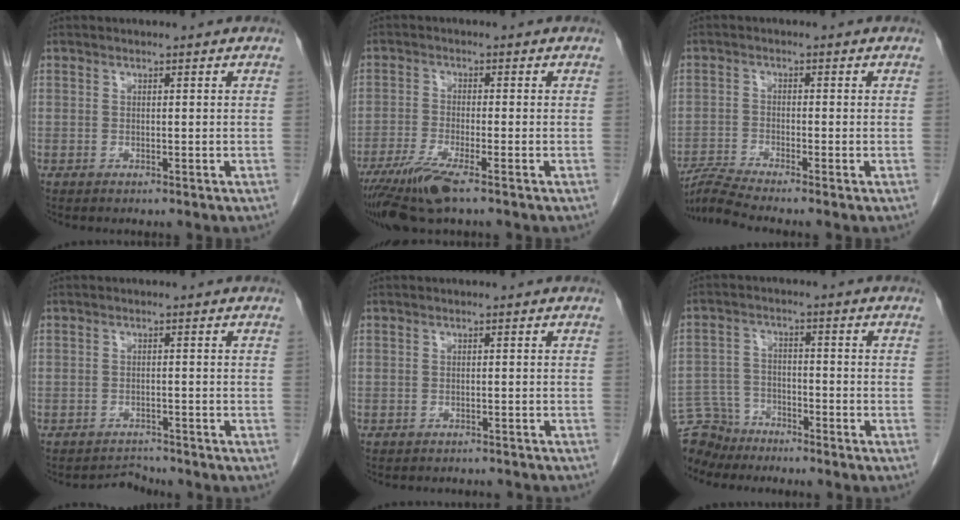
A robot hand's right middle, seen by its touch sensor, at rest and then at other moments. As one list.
[{"total": 7.4, "force": [-4.9, 0.3, 5.5], "torque": [-0.107, -0.022, -0.091]}, {"total": 4.9, "force": [-4.3, -1.6, 1.6], "torque": [-0.039, -0.018, -0.086]}, {"total": 2.1, "force": [-1.9, -0.1, -1.0], "torque": [0.014, -0.010, -0.027]}, {"total": 5.7, "force": [-5.3, 1.3, 1.3], "torque": [-0.015, -0.004, -0.060]}, {"total": 7.6, "force": [-7.1, 2.6, -0.4], "torque": [0.005, 0.004, -0.135]}]